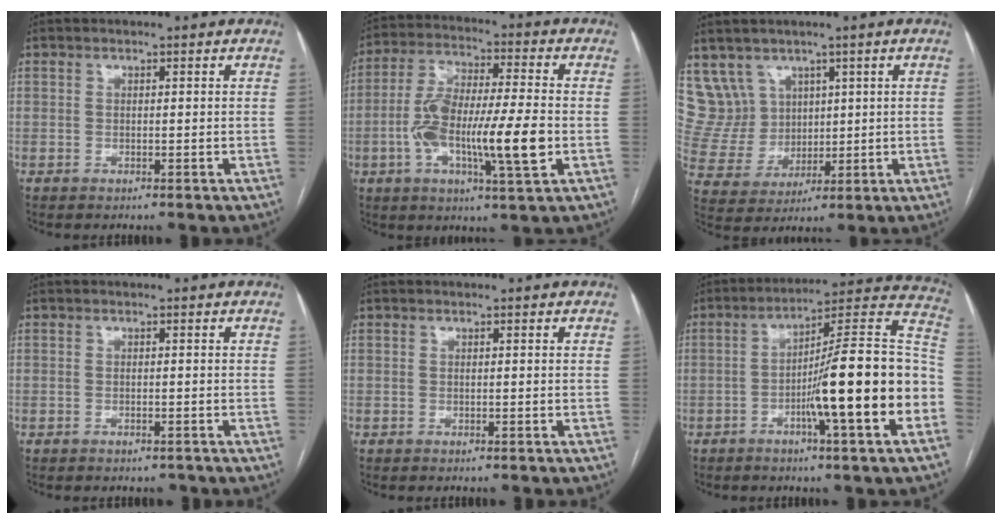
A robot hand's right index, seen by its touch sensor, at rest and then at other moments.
{"total": 15.2, "force": [-3.1, 2.2, 14.7], "torque": [-0.275, 0.003, -0.054]}
{"total": 8.0, "force": [4.9, 6.3, 0.2], "torque": [-0.017, 0.037, 0.116]}
{"total": 0.8, "force": [-0.6, 0.2, 0.4], "torque": [-0.010, -0.002, -0.006]}
{"total": 0.0}
{"total": 19.2, "force": [-5.1, 0.2, 18.6], "torque": [-0.230, 0.023, -0.077]}